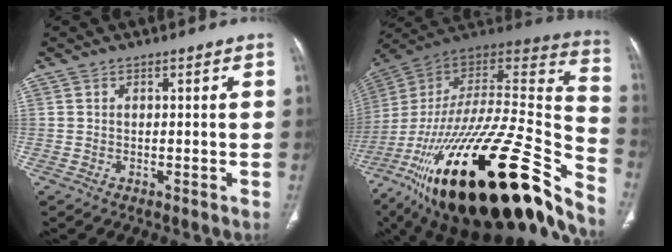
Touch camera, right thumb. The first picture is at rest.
{"total": 44.8, "force": [-26.9, 13.1, 33.3], "torque": [-0.513, 0.014, -0.426]}